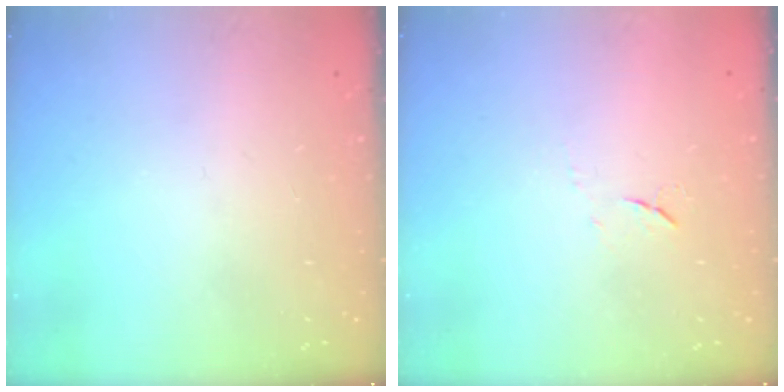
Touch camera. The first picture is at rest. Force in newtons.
{"total": 4.6, "press": 4.6, "slide": 0.7}